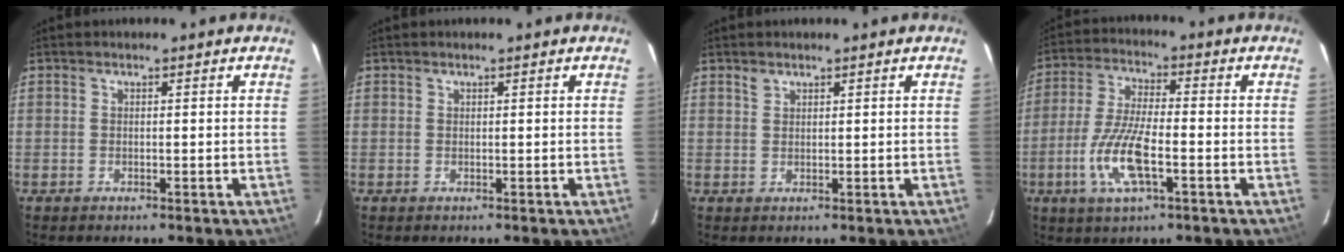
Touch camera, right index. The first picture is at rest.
{"total": 0.0}
{"total": 1.1, "force": [0.9, 0.7, 0.3], "torque": [-0.006, 0.002, 0.016]}
{"total": 10.9, "force": [-4.0, 3.0, 9.7], "torque": [-0.206, -0.007, -0.078]}